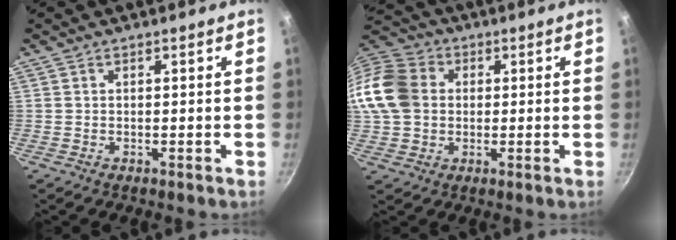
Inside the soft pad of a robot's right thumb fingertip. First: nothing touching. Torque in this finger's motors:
{"motor_torque": [1.06, 2.08, 1.11, -0.42, 0.64]}